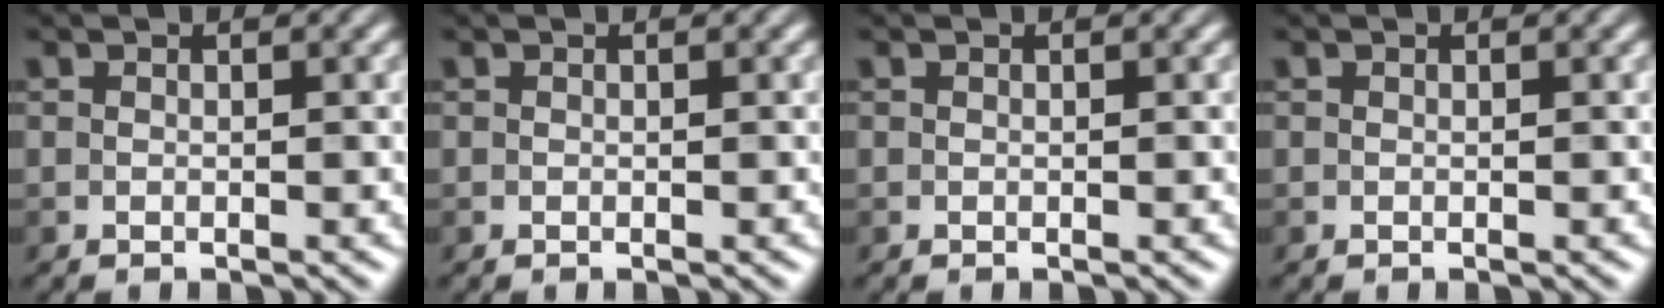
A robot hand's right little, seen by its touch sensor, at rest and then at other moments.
{"total": 0.0}
{"total": 0.0}
{"total": 0.0}